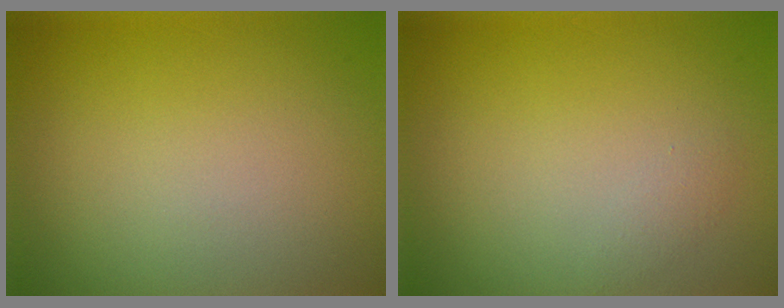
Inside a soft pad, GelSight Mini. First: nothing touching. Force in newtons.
{"total": 0.6, "press": 0.6, "slide": 0.1}